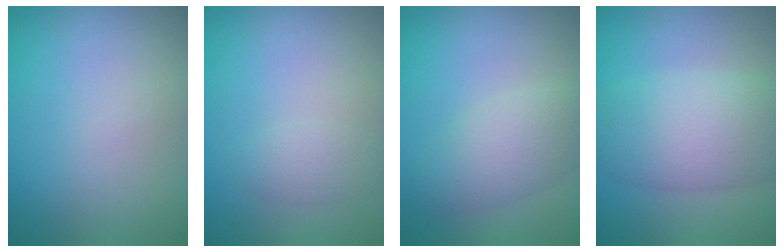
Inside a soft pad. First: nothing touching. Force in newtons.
{"total": 1.6, "press": 1.6, "slide": 0.1}
{"total": 3.8, "press": 3.8, "slide": 0.1}
{"total": 7.4, "press": 7.4, "slide": 0.4}